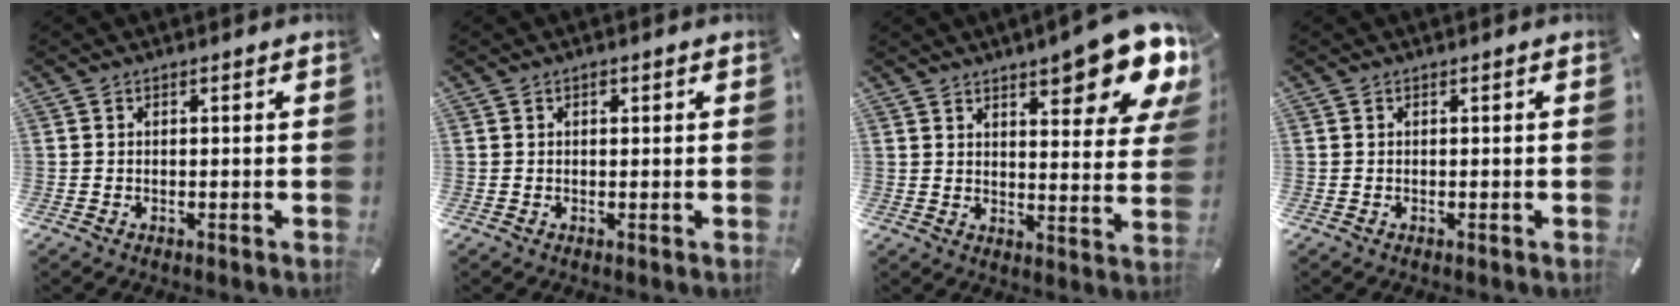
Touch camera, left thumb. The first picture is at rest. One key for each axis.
{"total": 0.8, "fx": 0.3, "fy": 0.6, "fz": 0.5, "tx": -0.009, "ty": 0.003, "tz": 0.004}
{"total": 14.3, "fx": 9.7, "fy": 4.5, "fz": 9.5, "tx": -0.115, "ty": -0.067, "tz": 0.157}
{"total": 0.0}